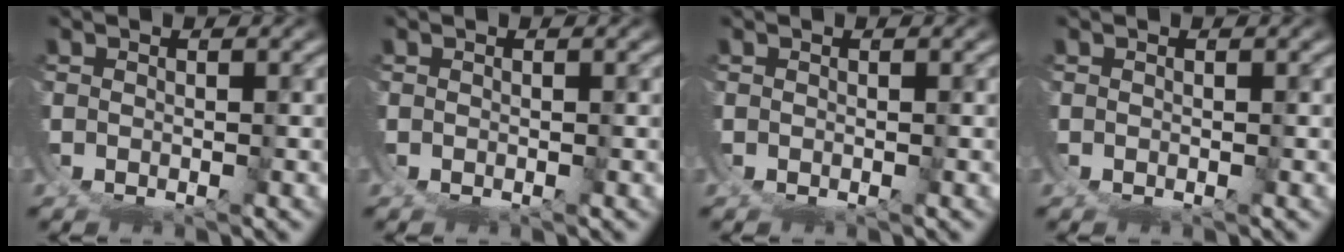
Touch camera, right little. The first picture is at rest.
{"total": 0.0}
{"total": 0.0}
{"total": 0.0}